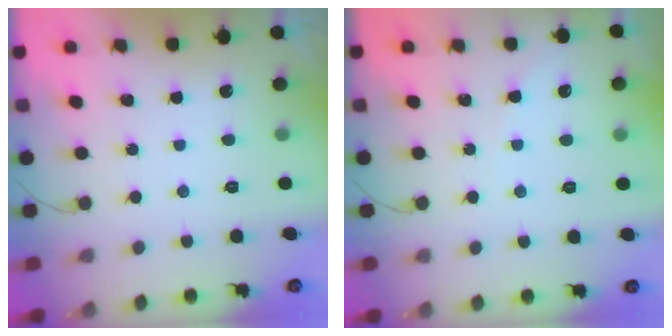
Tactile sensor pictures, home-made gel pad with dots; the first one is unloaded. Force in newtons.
{"total": 3.0, "press": 2.9, "slide": 0.5}